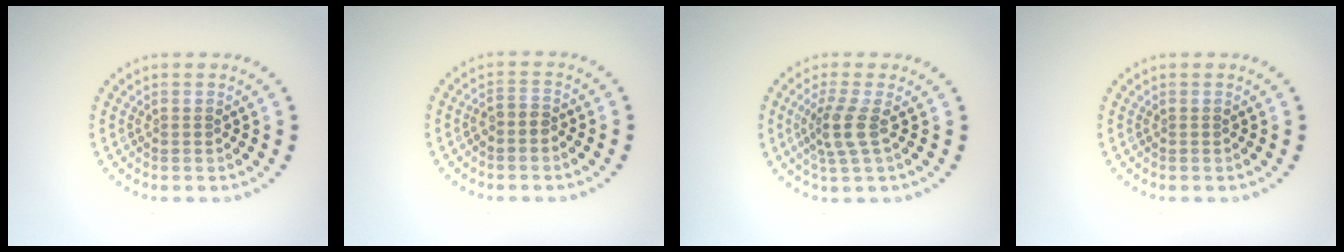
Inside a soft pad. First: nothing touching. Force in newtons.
{"total": 1.1, "press": 0.8, "slide": 0.8}
{"total": 2.7, "press": 2.0, "slide": 1.8}
{"total": 0.0}